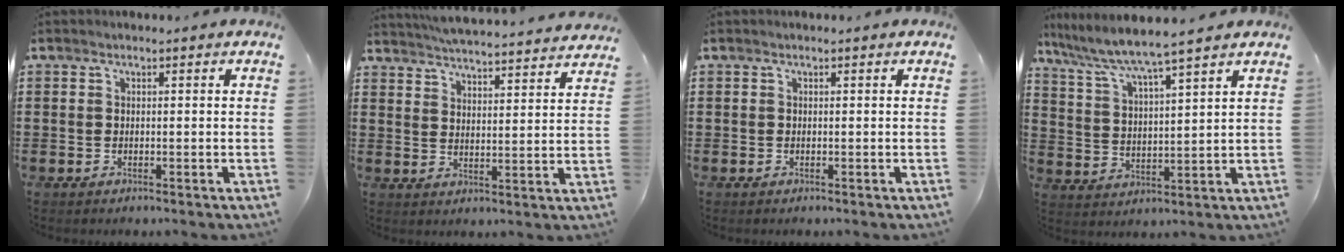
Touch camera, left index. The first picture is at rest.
{"total": 5.0, "force": [5.0, -0.7, 0.4], "torque": [-0.029, -0.037, 0.086]}
{"total": 0.0}
{"total": 5.5, "force": [4.8, -0.6, 2.5], "torque": [-0.072, -0.035, 0.077]}